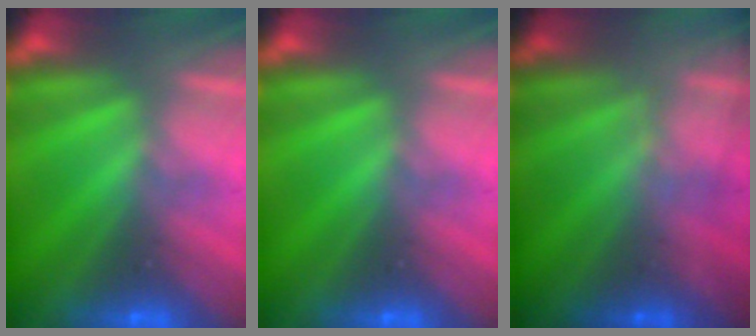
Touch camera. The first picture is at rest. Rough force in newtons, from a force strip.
{"total": 0.0}
{"total": 1.3}